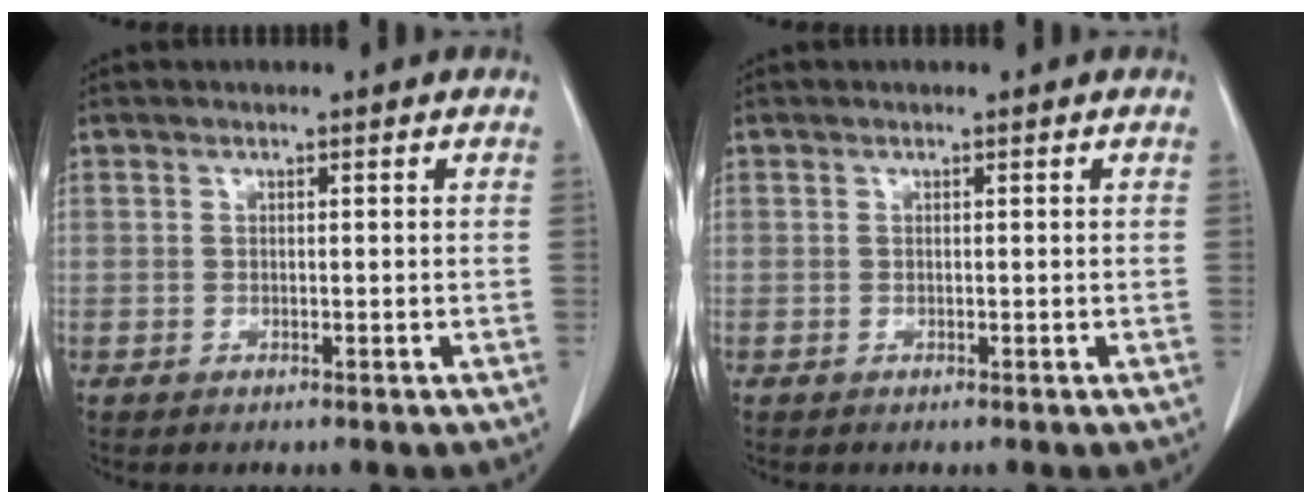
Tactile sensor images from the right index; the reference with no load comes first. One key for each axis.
{"total": 0.0}